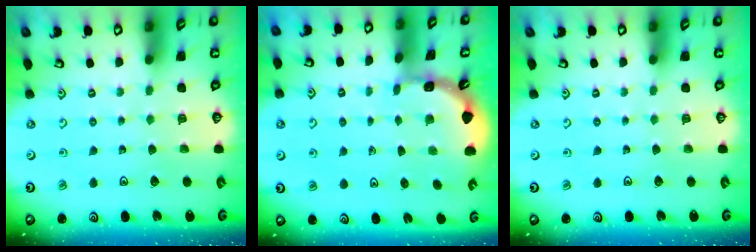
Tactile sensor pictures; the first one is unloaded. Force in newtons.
{"total": 1.7, "press": 1.7, "slide": 0.1}
{"total": 0.0}